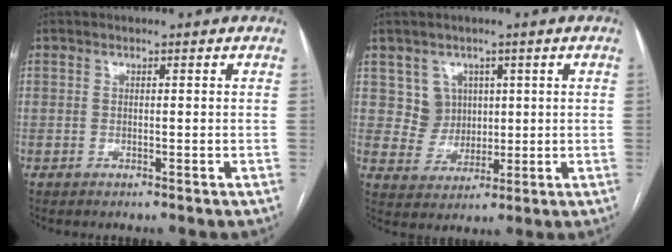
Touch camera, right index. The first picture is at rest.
{"total": 5.3, "force": [2.0, 4.9, 0.3], "torque": [-0.007, 0.013, 0.045]}